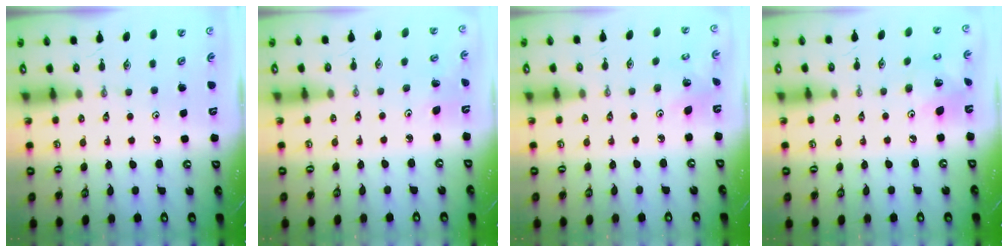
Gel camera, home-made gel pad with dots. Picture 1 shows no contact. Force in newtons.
{"total": 2.6, "press": 2.5, "slide": 0.9}
{"total": 3.8, "press": 3.8, "slide": 0.3}
{"total": 8.3, "press": 8.3, "slide": 0.3}